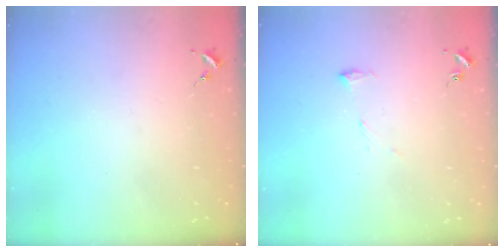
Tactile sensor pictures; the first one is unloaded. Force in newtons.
{"total": 6.5, "press": 6.5, "slide": 0.7}